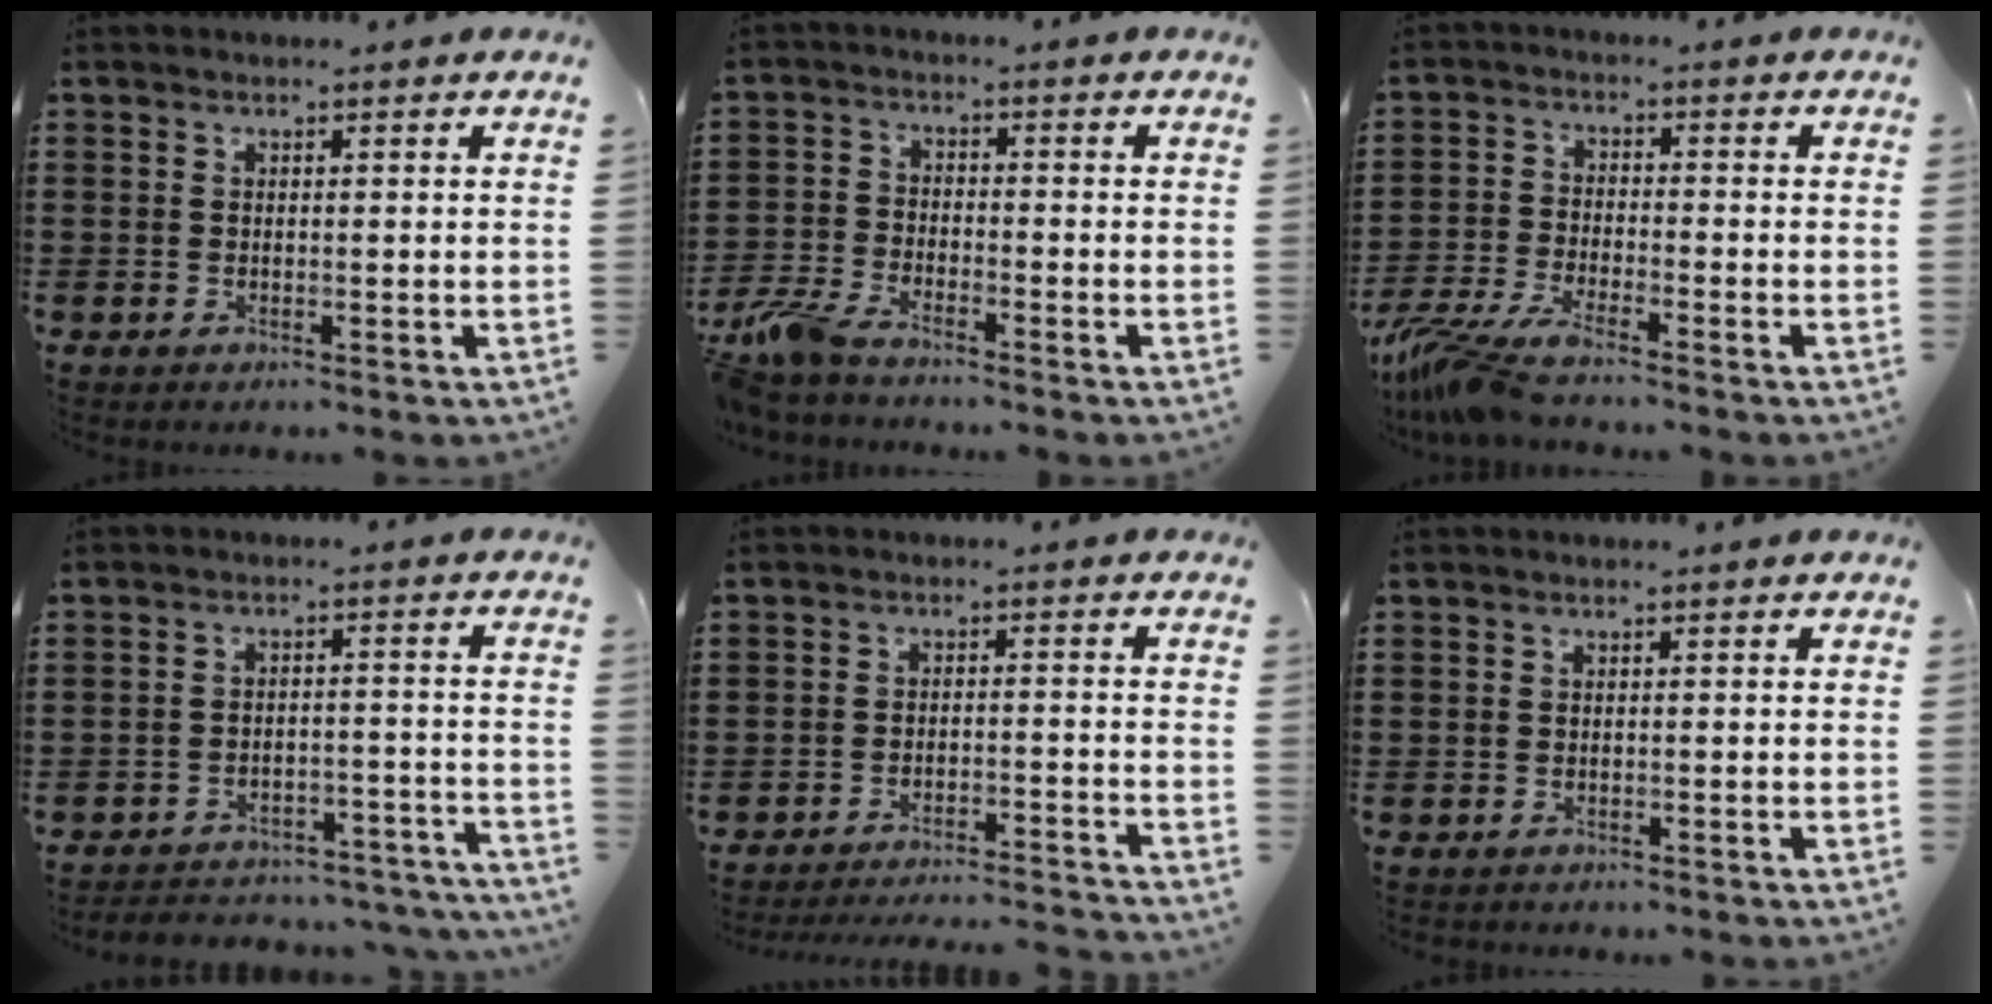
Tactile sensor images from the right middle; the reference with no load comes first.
{"total": 5.4, "force": [-4.7, 1.1, 2.5], "torque": [-0.082, -0.010, -0.101]}
{"total": 6.1, "force": [-5.3, 0.1, 3.0], "torque": [-0.088, -0.024, -0.109]}
{"total": 4.2, "force": [-4.2, 0.5, 0.4], "torque": [-0.011, 0.002, -0.087]}
{"total": 3.8, "force": [-3.7, -0.2, 0.6], "torque": [-0.013, -0.002, -0.076]}
{"total": 0.5, "force": [-0.5, 0.1, 0.0], "torque": [-0.001, -0.001, -0.011]}